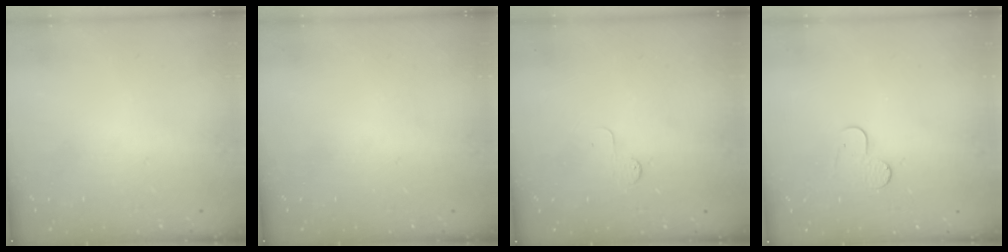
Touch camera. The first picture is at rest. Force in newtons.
{"total": 0.0}
{"total": 2.6, "press": 2.6, "slide": 0.3}
{"total": 4.9, "press": 4.8, "slide": 0.5}